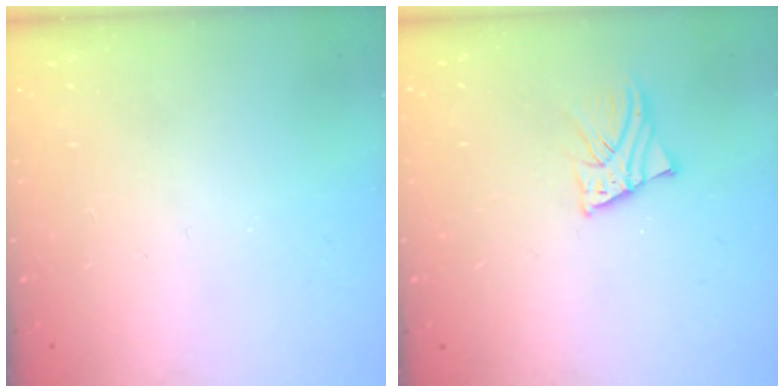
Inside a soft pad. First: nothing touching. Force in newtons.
{"total": 2.8, "press": 2.8, "slide": 0.2}